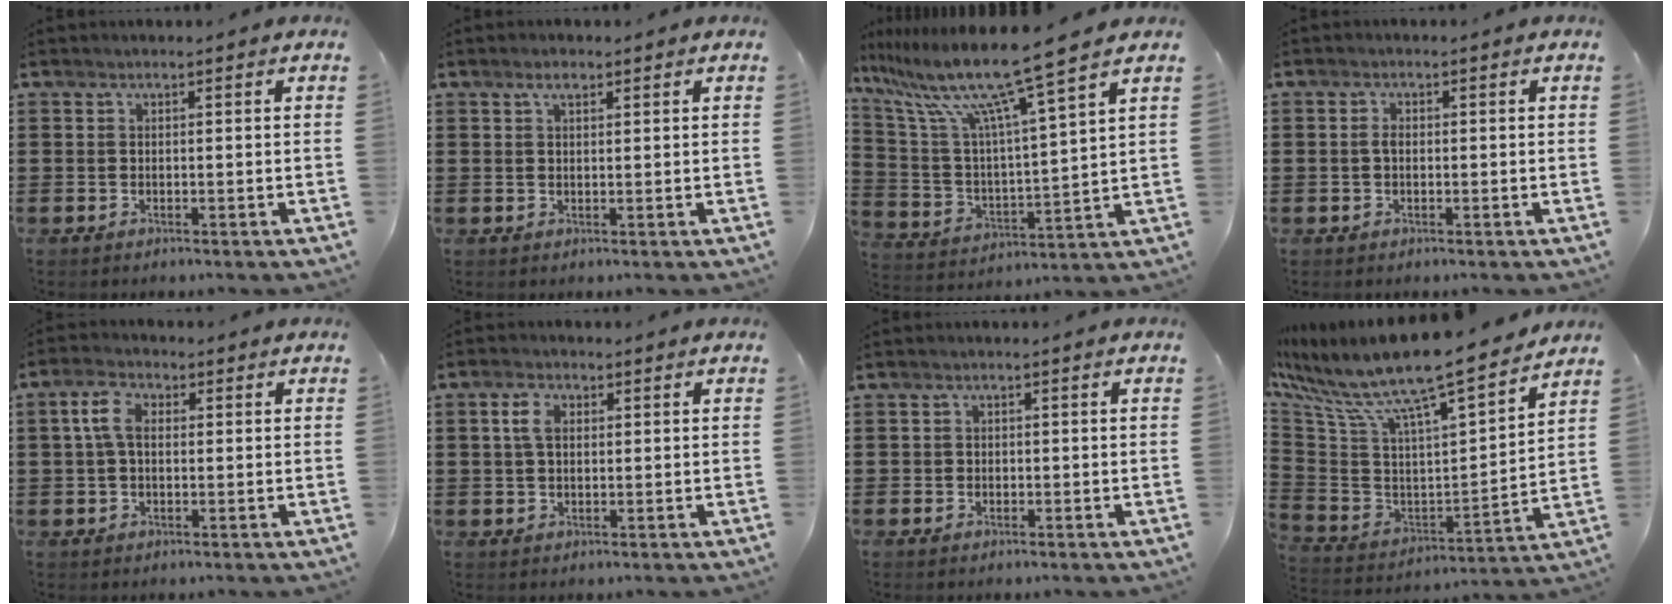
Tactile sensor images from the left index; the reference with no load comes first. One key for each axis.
{"total": 2.0, "fx": 1.2, "fy": 0.8, "fz": 1.4, "tx": -0.031, "ty": 0.005, "tz": 0.021}
{"total": 11.8, "fx": 9.3, "fy": -0.6, "fz": 7.3, "tx": -0.179, "ty": -0.061, "tz": 0.148}
{"total": 1.6, "fx": -0.1, "fy": 0.9, "fz": 1.3, "tx": -0.027, "ty": 0.003, "tz": -0.002}
{"total": 5.1, "fx": 1.0, "fy": 2.9, "fz": 4.0, "tx": -0.093, "ty": 0.011, "tz": 0.014}
{"total": 3.8, "fx": 1.0, "fy": 2.3, "fz": 2.8, "tx": -0.062, "ty": 0.011, "tz": 0.017}
{"total": 0.9, "fx": 0.0, "fy": 0.8, "fz": 0.2, "tx": -0.007, "ty": 0.005, "tz": -0.001}
{"total": 11.2, "fx": 9.7, "fy": 0.4, "fz": 5.6, "tx": -0.146, "ty": -0.080, "tz": 0.159}